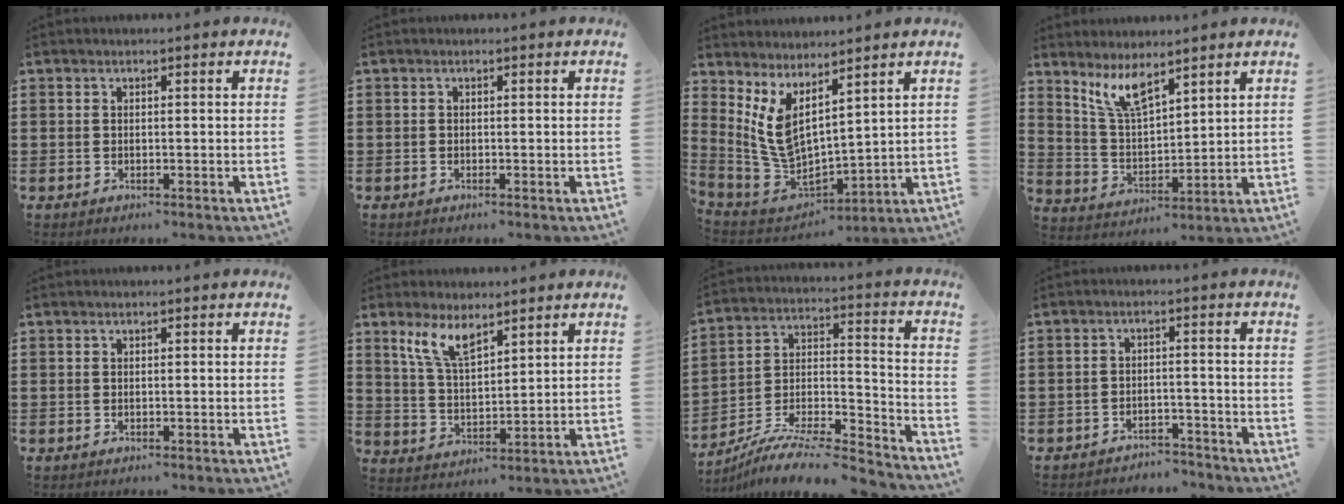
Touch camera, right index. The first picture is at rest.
{"total": 0.0}
{"total": 6.6, "force": [3.0, 2.9, 5.1], "torque": [-0.145, -0.043, 0.049]}
{"total": 6.8, "force": [5.3, 1.8, 3.9], "torque": [-0.091, -0.015, 0.097]}
{"total": 0.0}
{"total": 6.8, "force": [4.9, 2.3, 4.1], "torque": [-0.096, -0.006, 0.089]}
{"total": 8.6, "force": [-7.6, 1.4, 3.8], "torque": [-0.062, 0.012, -0.152]}
{"total": 2.9, "force": [-2.9, 0.4, 0.0], "torque": [-0.006, 0.001, -0.061]}